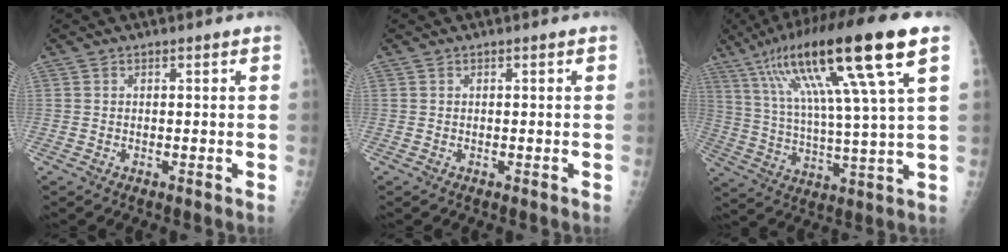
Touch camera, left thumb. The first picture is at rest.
{"total": 0.0}
{"total": 22.6, "force": [11.0, 2.0, 19.6], "torque": [-0.353, -0.009, 0.185]}